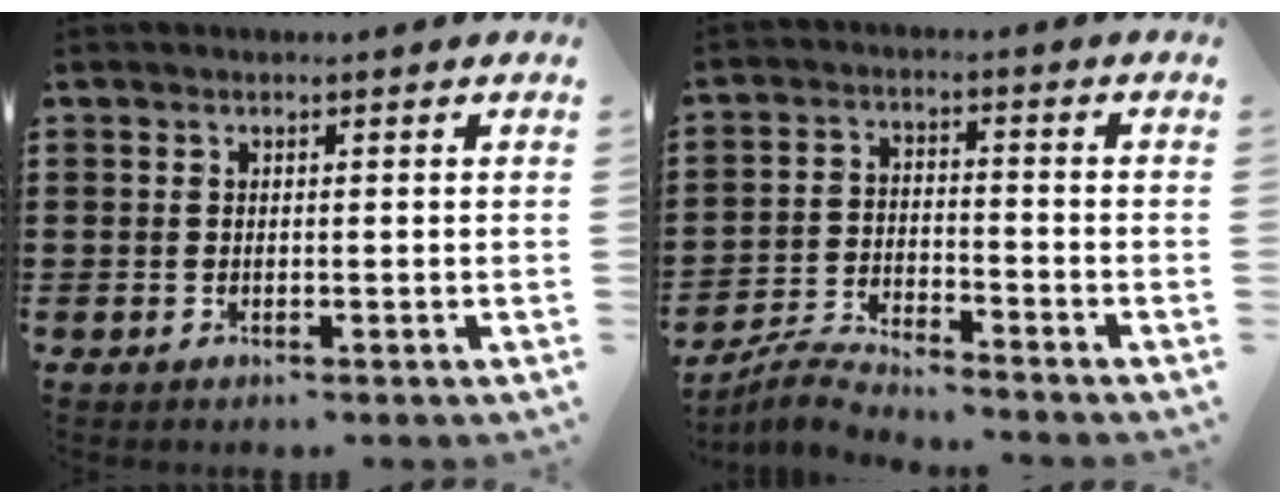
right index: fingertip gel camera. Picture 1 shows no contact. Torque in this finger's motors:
{"motor_torque": [-1.04, 1.10, -0.39, -0.21]}